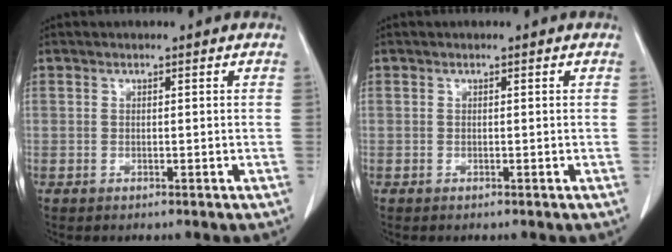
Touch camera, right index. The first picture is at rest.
{"total": 0.0}